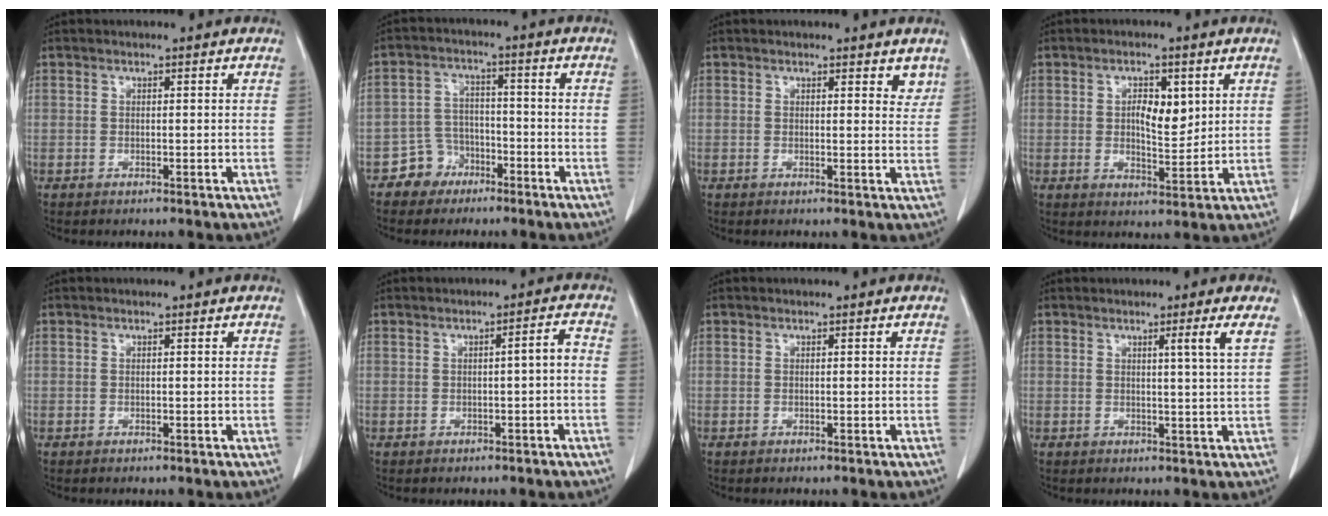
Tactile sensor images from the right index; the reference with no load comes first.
{"total": 5.3, "force": [-3.3, 4.1, 0.2], "torque": [0.004, 0.016, -0.056]}
{"total": 2.8, "force": [2.1, 1.2, 1.4], "torque": [-0.002, -0.009, 0.020]}
{"total": 5.6, "force": [1.5, 2.4, 4.8], "torque": [-0.077, -0.001, 0.026]}
{"total": 0.0}
{"total": 2.2, "force": [-0.4, 0.2, 2.1], "torque": [-0.029, 0.004, -0.006]}
{"total": 0.0}
{"total": 2.9, "force": [1.3, -1.1, 2.3], "torque": [-0.038, -0.012, 0.023]}